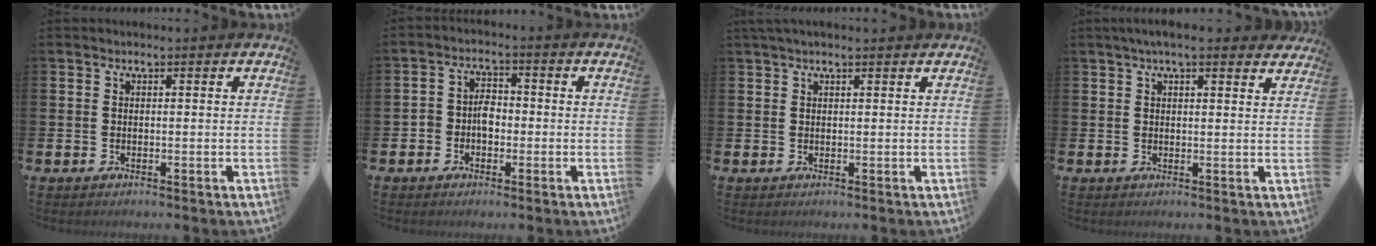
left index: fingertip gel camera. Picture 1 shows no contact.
{"total": 3.2, "force": [-1.3, 2.4, 1.7], "torque": [-0.032, 0.011, -0.030]}
{"total": 1.4, "force": [1.2, 0.1, 0.8], "torque": [-0.013, 0.002, 0.020]}
{"total": 3.8, "force": [3.2, 0.7, 1.8], "torque": [-0.030, -0.009, 0.055]}